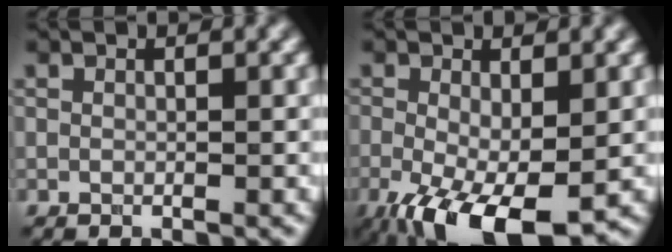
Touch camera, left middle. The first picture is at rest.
{"total": 8.3, "force": [-3.4, 3.6, 6.6], "torque": [-0.139, -0.027, -0.050]}